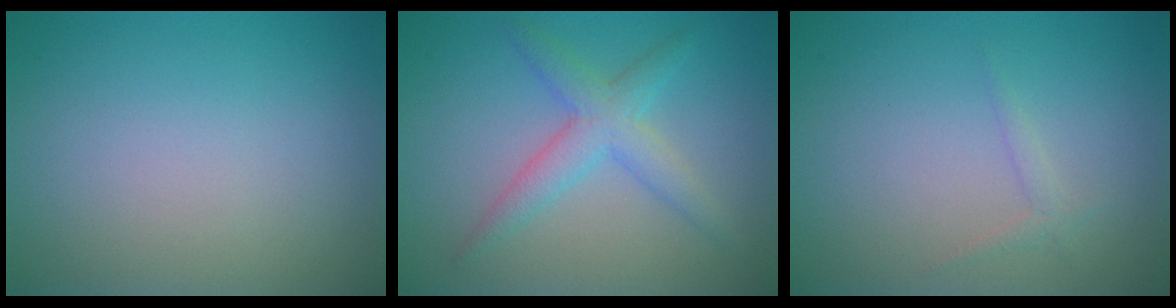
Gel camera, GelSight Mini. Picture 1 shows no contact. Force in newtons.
{"total": 3.5, "press": 3.5, "slide": 0.1}
{"total": 0.9, "press": 0.9, "slide": 0.1}